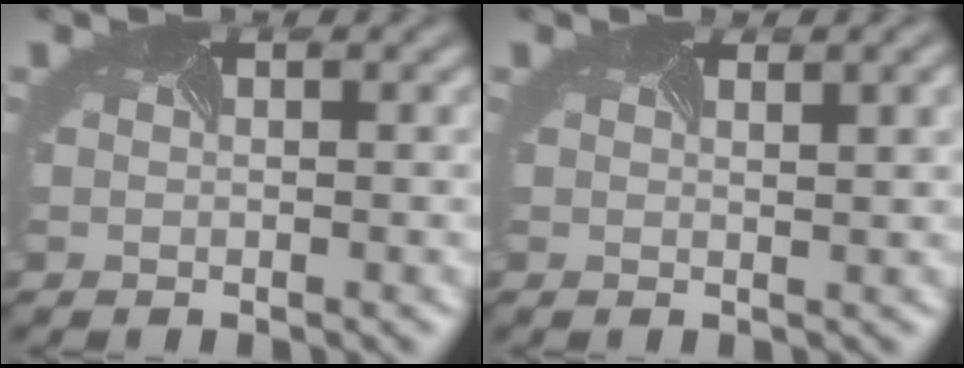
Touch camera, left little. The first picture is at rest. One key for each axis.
{"total": 2.5, "fx": 1.2, "fy": 0.9, "fz": 2.0, "tx": -0.004, "ty": 0.014, "tz": -0.006}